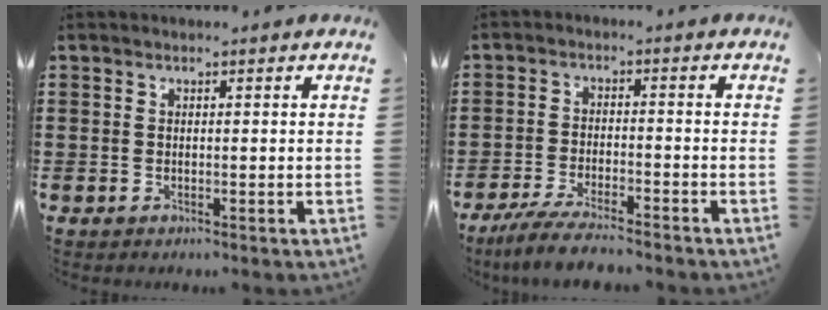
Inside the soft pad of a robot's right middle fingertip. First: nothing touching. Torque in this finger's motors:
{"motor_torque": [1.36, -0.68, 0.44, 0.10]}